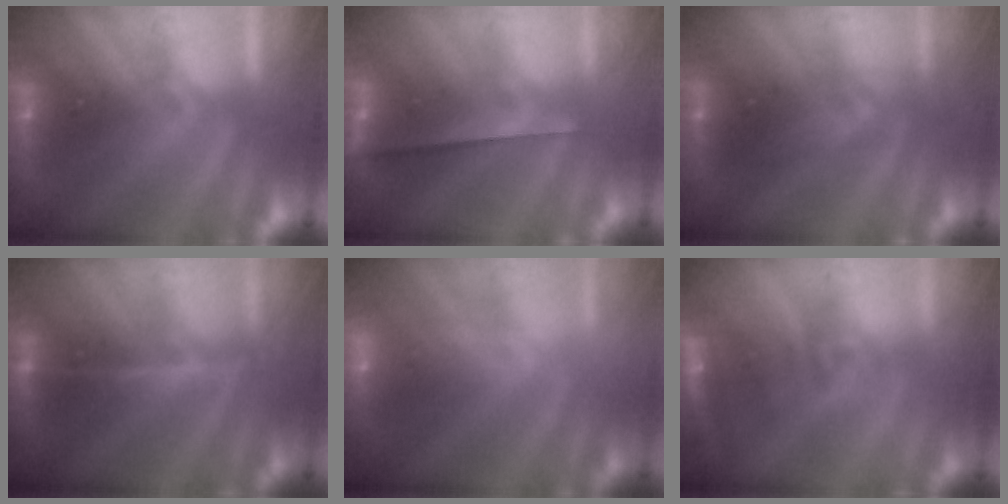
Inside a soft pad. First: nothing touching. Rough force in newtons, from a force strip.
{"total": 2.3}
{"total": 2.9}
{"total": 2.4}
{"total": 2.4}
{"total": 4.6}